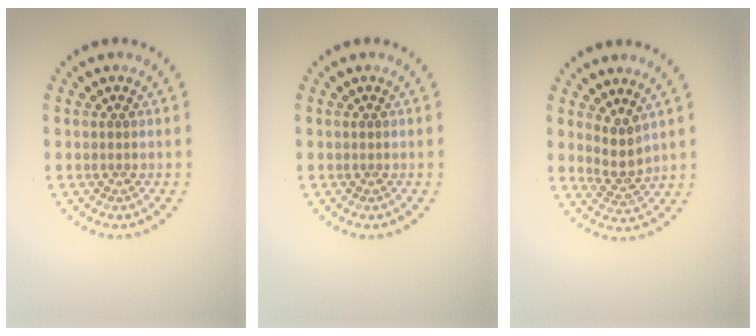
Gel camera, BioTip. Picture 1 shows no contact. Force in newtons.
{"total": 0.0}
{"total": 2.5, "press": 1.9, "slide": 1.5}